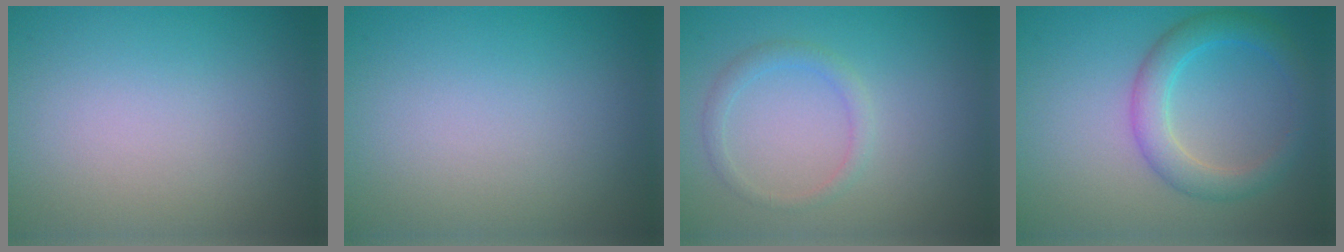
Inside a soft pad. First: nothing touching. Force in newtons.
{"total": 0.0}
{"total": 1.5, "press": 1.5, "slide": 0.1}
{"total": 3.6, "press": 3.6, "slide": 0.0}